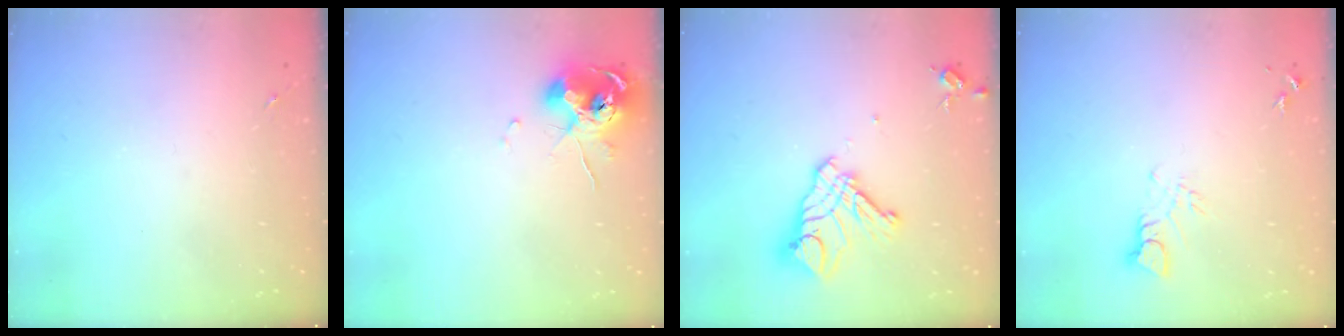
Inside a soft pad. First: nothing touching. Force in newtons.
{"total": 10.3, "press": 10.2, "slide": 1.5}
{"total": 14.6, "press": 14.6, "slide": 1.5}
{"total": 3.4, "press": 3.4, "slide": 0.2}